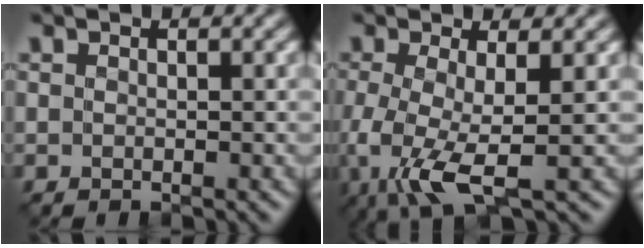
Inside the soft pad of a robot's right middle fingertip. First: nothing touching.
{"total": 6.0, "force": [-2.0, 1.7, 5.4], "torque": [-0.130, -0.019, -0.041]}